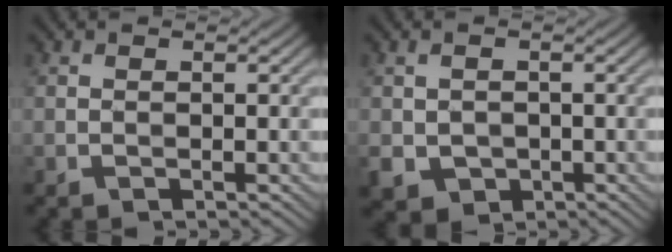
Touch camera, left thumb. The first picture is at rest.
{"total": 3.4, "force": [-0.9, 2.9, 1.4], "torque": [-0.045, -0.013, -0.013]}